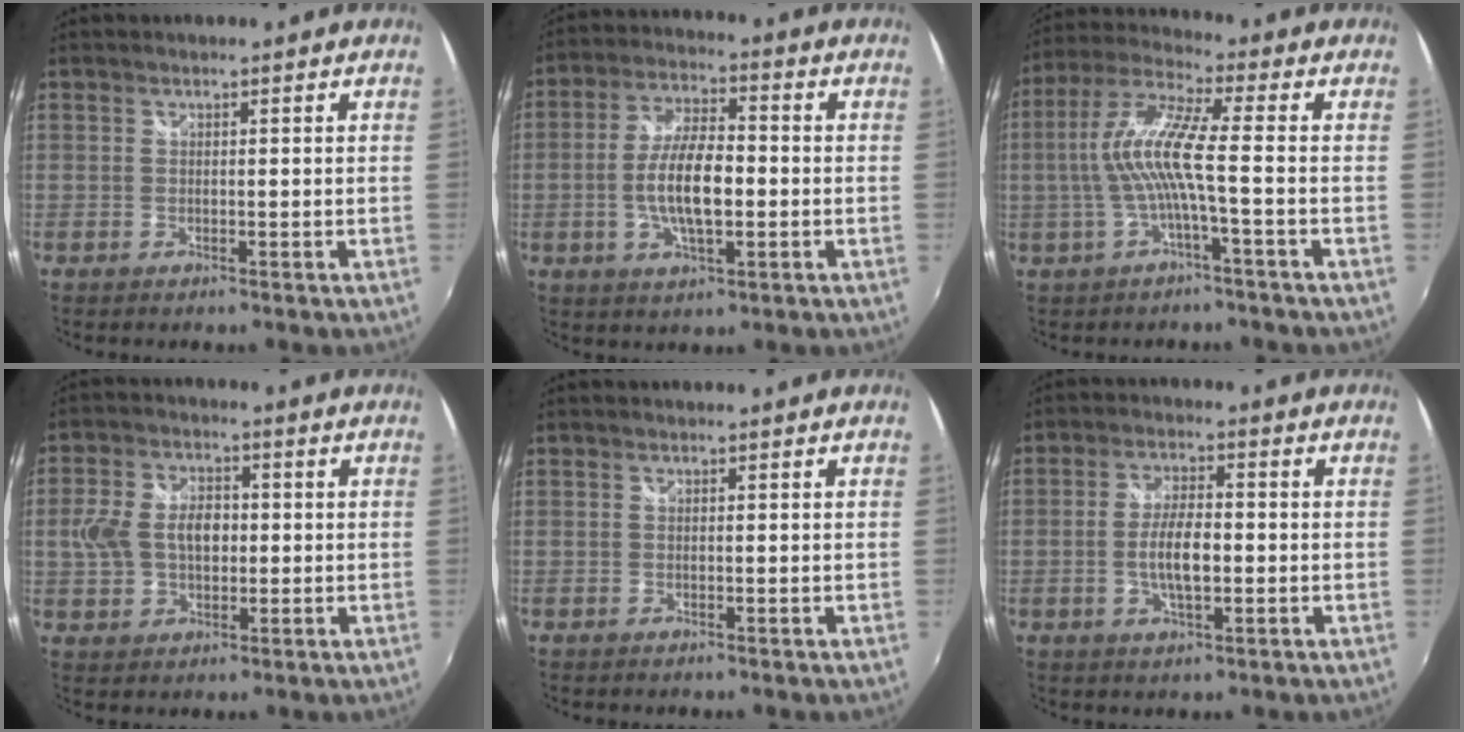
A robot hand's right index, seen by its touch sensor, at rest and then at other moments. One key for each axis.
{"total": 10.3, "fx": -1.7, "fy": 3.7, "fz": 9.4, "tx": -0.187, "ty": 0.004, "tz": -0.031}
{"total": 9.6, "fx": -1.7, "fy": 0.1, "fz": 9.5, "tx": -0.195, "ty": 0.006, "tz": -0.028}
{"total": 9.2, "fx": 0.1, "fy": 6.3, "fz": 6.7, "tx": -0.139, "ty": 0.017, "tz": 0.004}
{"total": 0.0}
{"total": 6.5, "fx": -1.2, "fy": 2.2, "fz": 6.0, "tx": -0.117, "ty": 0.001, "tz": -0.021}